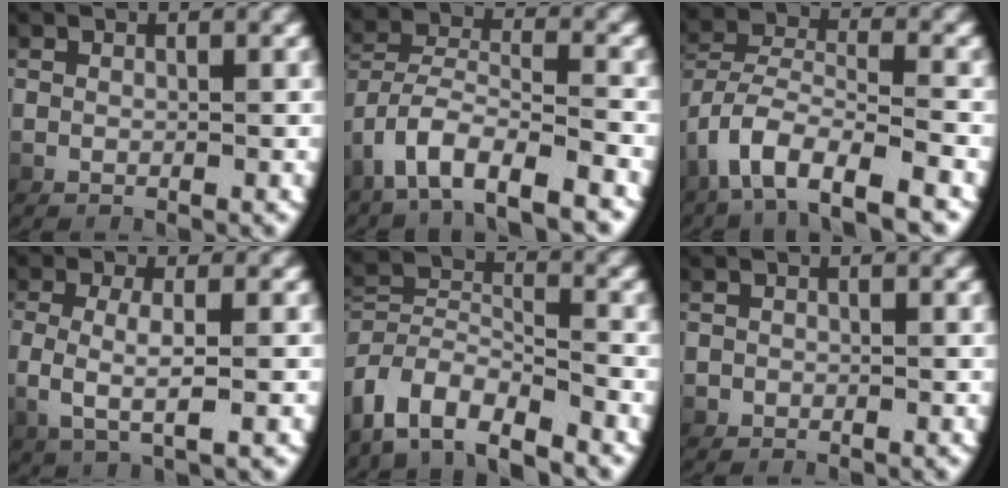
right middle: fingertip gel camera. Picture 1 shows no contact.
{"total": 4.3, "force": [-2.9, 1.8, 2.7], "torque": [-0.070, -0.014, -0.044]}
{"total": 4.3, "force": [-2.8, 1.3, 3.0], "torque": [-0.075, -0.012, -0.042]}
{"total": 4.1, "force": [0.0, 1.4, 3.8], "torque": [-0.088, -0.005, 0.013]}
{"total": 6.5, "force": [-4.5, 4.2, 2.2], "torque": [-0.077, -0.034, -0.075]}
{"total": 0.6, "force": [-0.4, 0.3, -0.3], "torque": [0.002, -0.005, -0.004]}